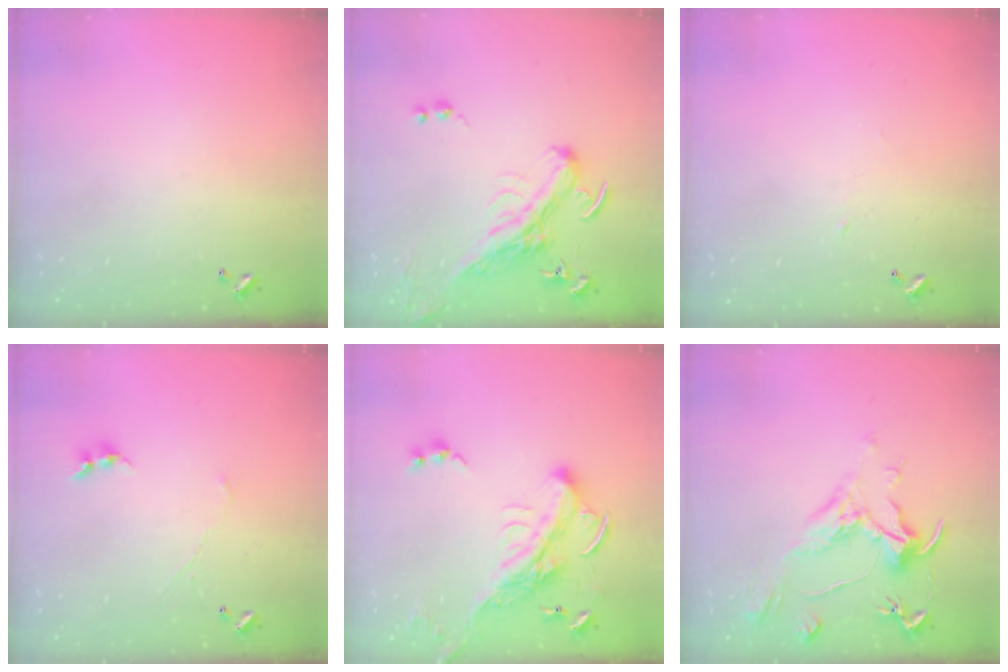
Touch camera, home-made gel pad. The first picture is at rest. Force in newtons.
{"total": 2.9, "press": 2.4, "slide": 1.7}
{"total": 2.9, "press": 2.9, "slide": 0.4}
{"total": 0.0}
{"total": 7.1, "press": 6.9, "slide": 1.7}
{"total": 1.1, "press": 0.1, "slide": 1.1}